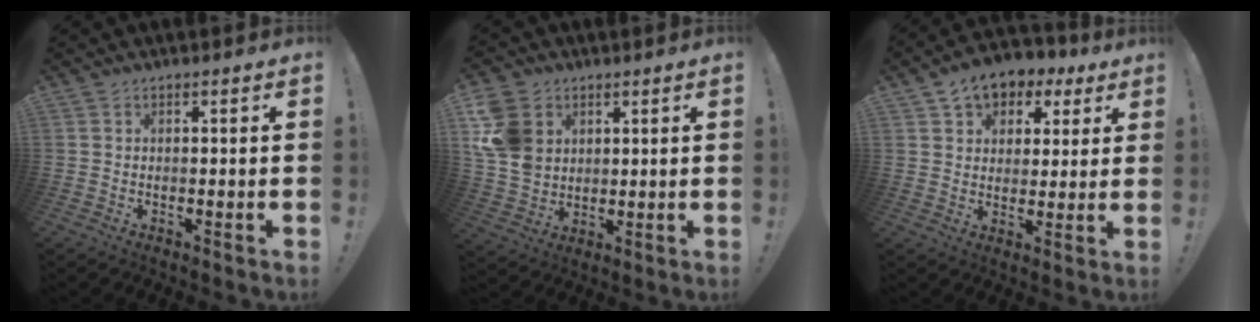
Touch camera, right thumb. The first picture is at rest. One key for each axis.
{"total": 12.2, "fx": 4.4, "fy": 9.8, "fz": 5.8, "tx": -0.115, "ty": -0.018, "tz": 0.089}
{"total": 8.5, "fx": 4.8, "fy": 6.2, "fz": 3.1, "tx": -0.054, "ty": -0.023, "tz": 0.095}